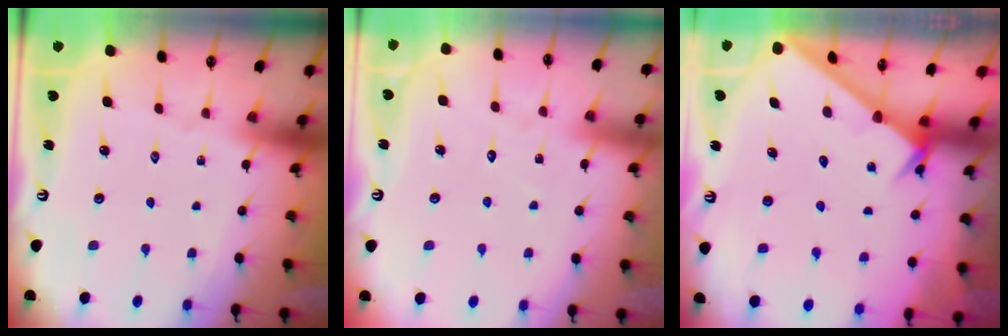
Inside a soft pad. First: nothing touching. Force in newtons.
{"total": 4.2, "press": 4.1, "slide": 0.4}
{"total": 2.6, "press": 2.6, "slide": 0.1}